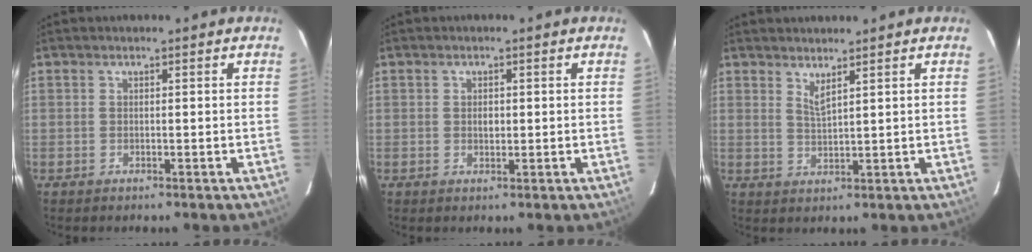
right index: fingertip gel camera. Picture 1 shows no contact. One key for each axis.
{"total": 1.5, "fx": 0.0, "fy": 1.1, "fz": 1.0, "tx": -0.016, "ty": 0.003, "tz": 0.001}
{"total": 2.5, "fx": 2.0, "fy": 0.0, "fz": 1.4, "tx": -0.028, "ty": -0.006, "tz": 0.033}